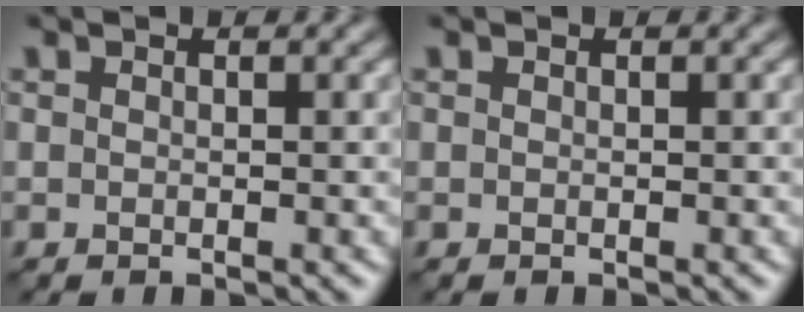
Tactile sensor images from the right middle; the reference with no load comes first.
{"total": 0.0}